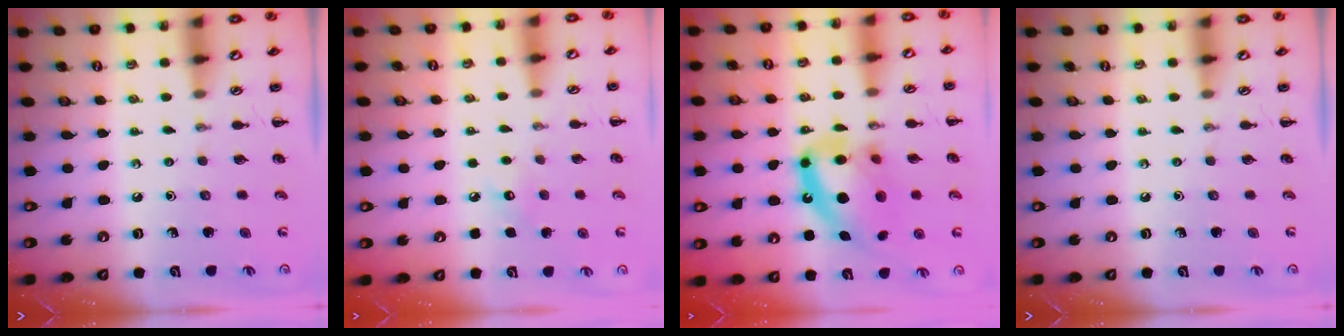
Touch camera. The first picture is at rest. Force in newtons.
{"total": 5.0, "press": 4.8, "slide": 1.4}
{"total": 16.8, "press": 16.3, "slide": 4.1}
{"total": 0.0}